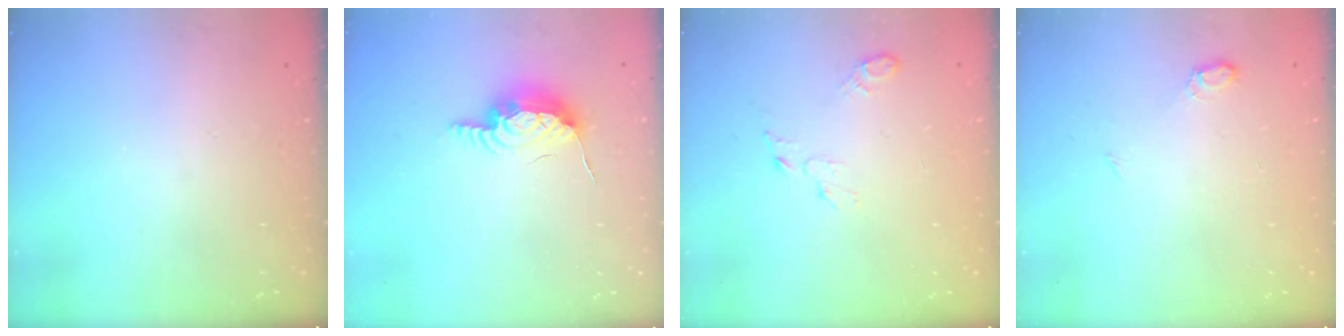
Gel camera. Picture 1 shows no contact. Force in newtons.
{"total": 10.3, "press": 10.2, "slide": 0.9}
{"total": 4.3, "press": 4.3, "slide": 0.5}
{"total": 5.5, "press": 5.5, "slide": 0.7}